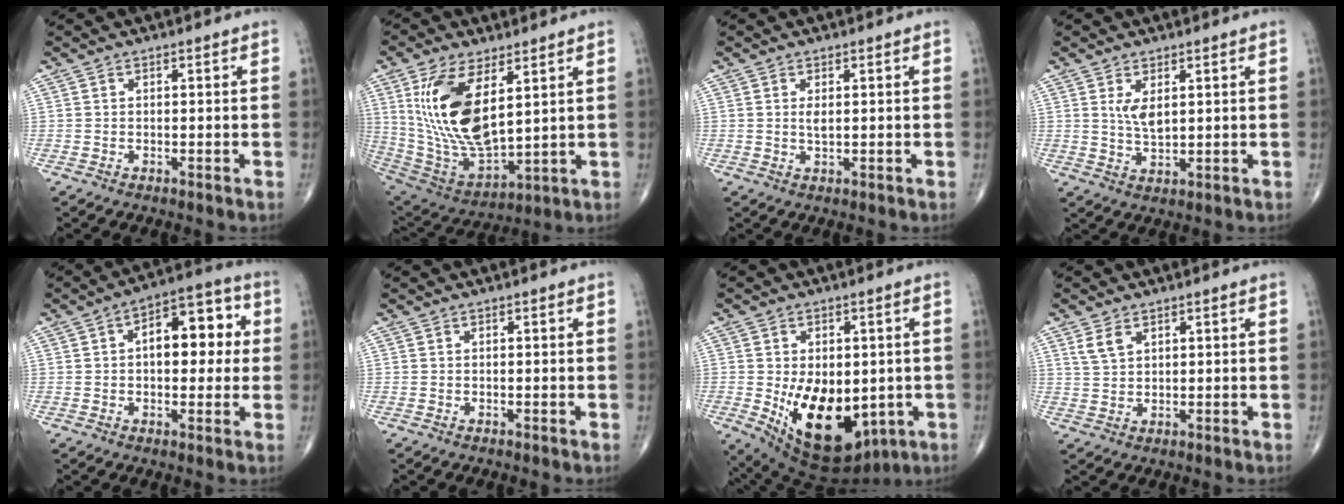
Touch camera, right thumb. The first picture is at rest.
{"total": 18.8, "force": [5.9, 8.8, 15.6], "torque": [-0.295, -0.028, 0.128]}
{"total": 1.5, "force": [0.3, 0.6, 1.4], "torque": [-0.024, -0.004, 0.009]}
{"total": 3.9, "force": [1.4, 1.6, 3.2], "torque": [-0.057, -0.015, 0.033]}
{"total": 12.6, "force": [1.7, 7.0, 10.4], "torque": [-0.106, 0.027, 0.016]}
{"total": 0.0}
{"total": 18.0, "force": [-2.9, 11.0, 13.9], "torque": [-0.197, -0.018, -0.012]}
{"total": 3.3, "force": [1.9, 1.9, 1.9], "torque": [-0.036, -0.004, 0.046]}